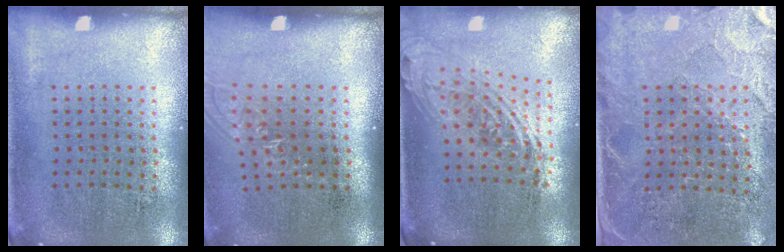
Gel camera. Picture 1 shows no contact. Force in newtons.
{"total": 1.1, "press": 1.0, "slide": 0.5}
{"total": 2.1, "press": 1.6, "slide": 1.4}
{"total": 2.8, "press": 2.6, "slide": 1.1}